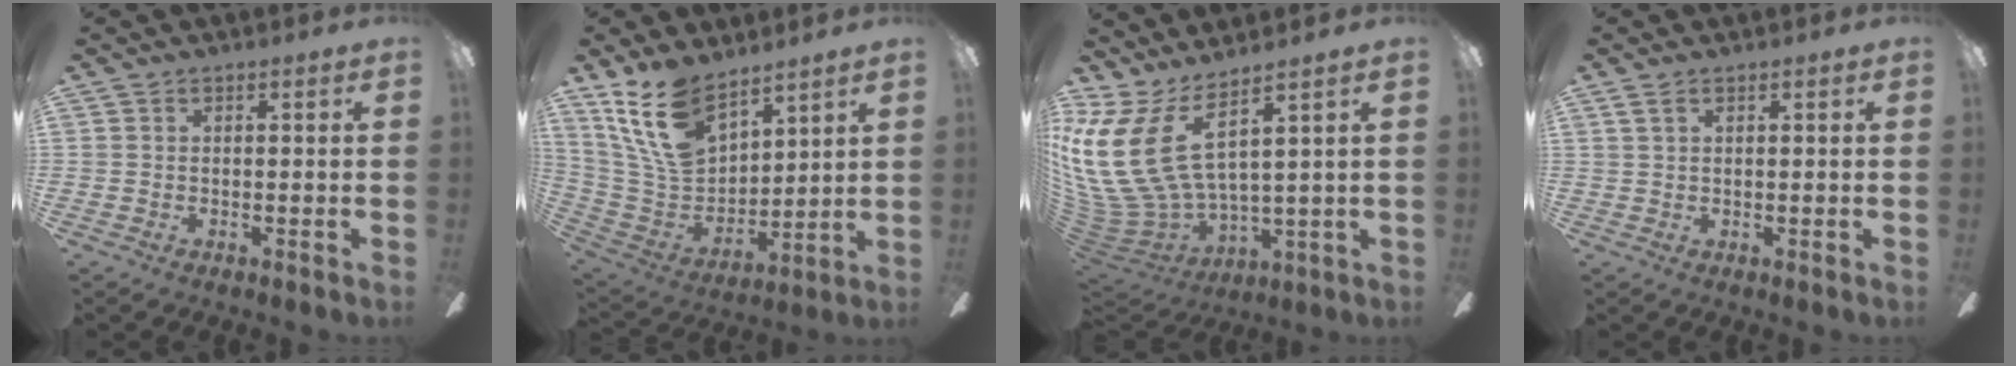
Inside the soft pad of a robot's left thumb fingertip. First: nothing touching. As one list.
[{"total": 17.0, "force": [11.7, 8.5, 9.0], "torque": [-0.209, -0.057, 0.221]}, {"total": 18.4, "force": [7.8, 9.1, 14.0], "torque": [-0.333, -0.063, 0.146]}, {"total": 1.9, "force": [1.2, 0.8, 1.2], "torque": [-0.027, 0.002, 0.021]}]